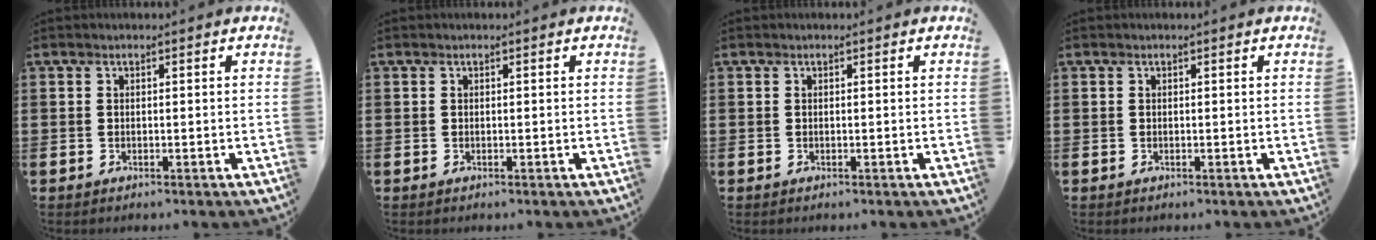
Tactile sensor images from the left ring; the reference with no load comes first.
{"total": 0.0}
{"total": 0.0}
{"total": 0.0}